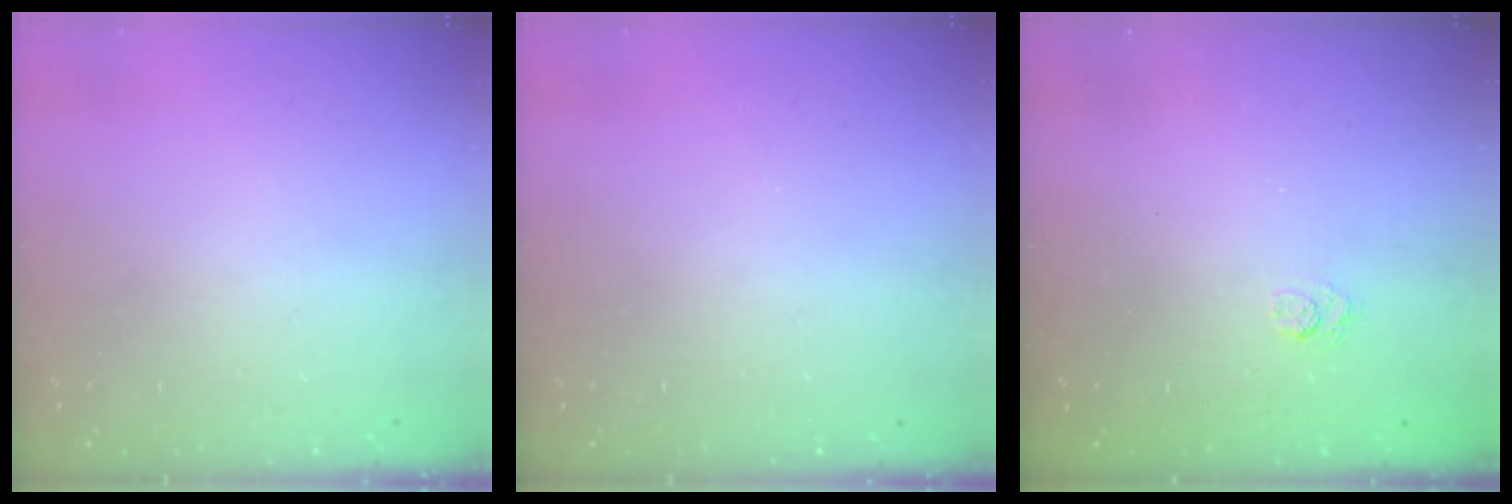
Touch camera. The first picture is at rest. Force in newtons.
{"total": 0.0}
{"total": 2.6, "press": 2.3, "slide": 1.3}